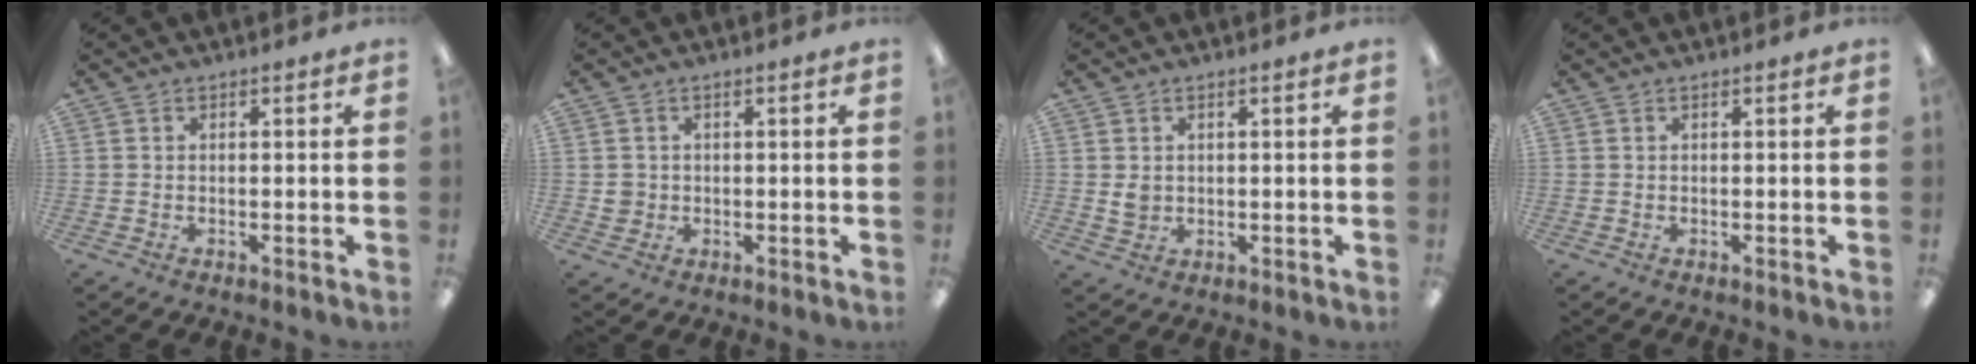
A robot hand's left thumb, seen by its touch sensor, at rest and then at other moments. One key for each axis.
{"total": 2.4, "fx": 0.1, "fy": 2.3, "fz": 0.5, "tx": -0.012, "ty": 0.003, "tz": 0.001}
{"total": 2.3, "fx": 0.7, "fy": 2.0, "fz": 1.0, "tx": -0.013, "ty": -0.001, "tz": 0.011}
{"total": 0.0}